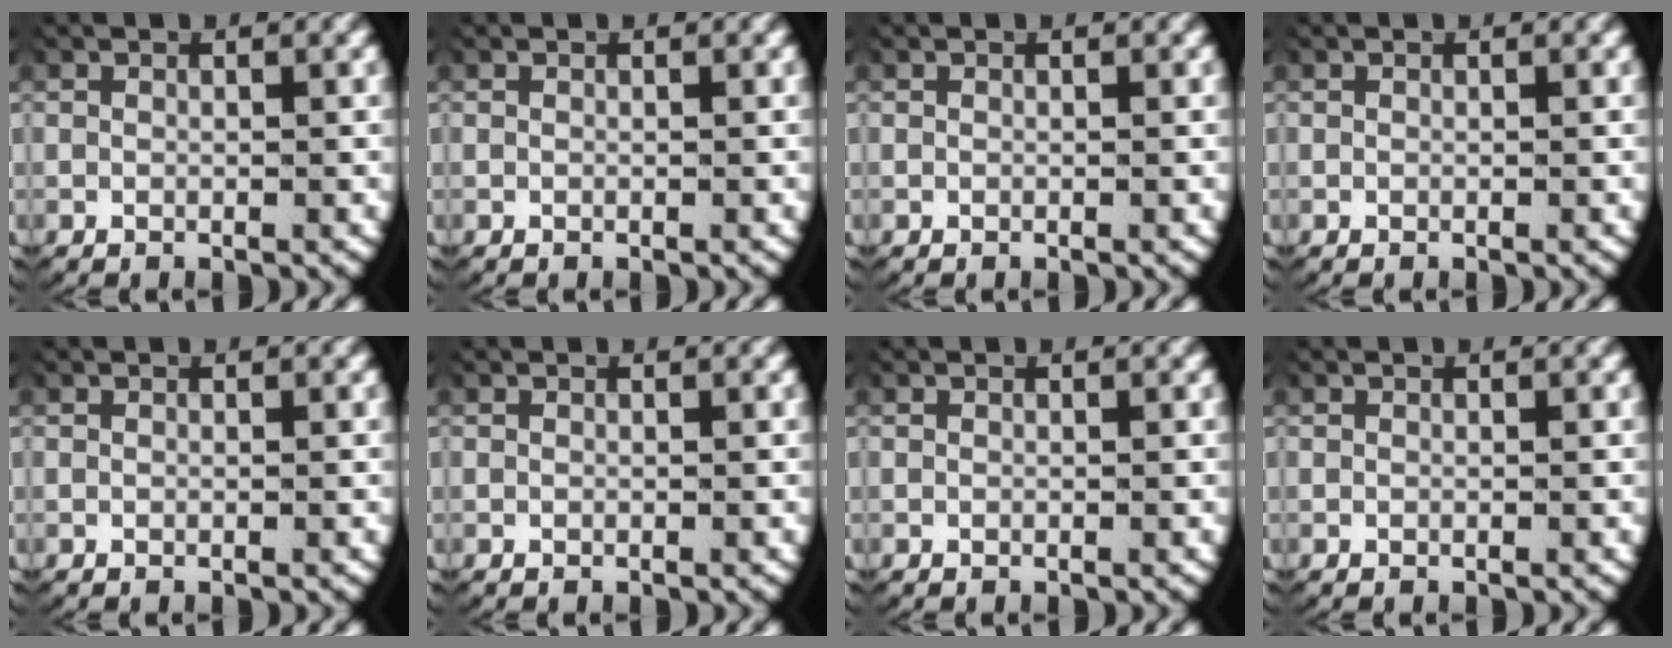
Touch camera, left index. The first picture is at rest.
{"total": 0.0}
{"total": 0.0}
{"total": 0.0}
{"total": 0.0}
{"total": 0.0}
{"total": 0.0}
{"total": 0.0}